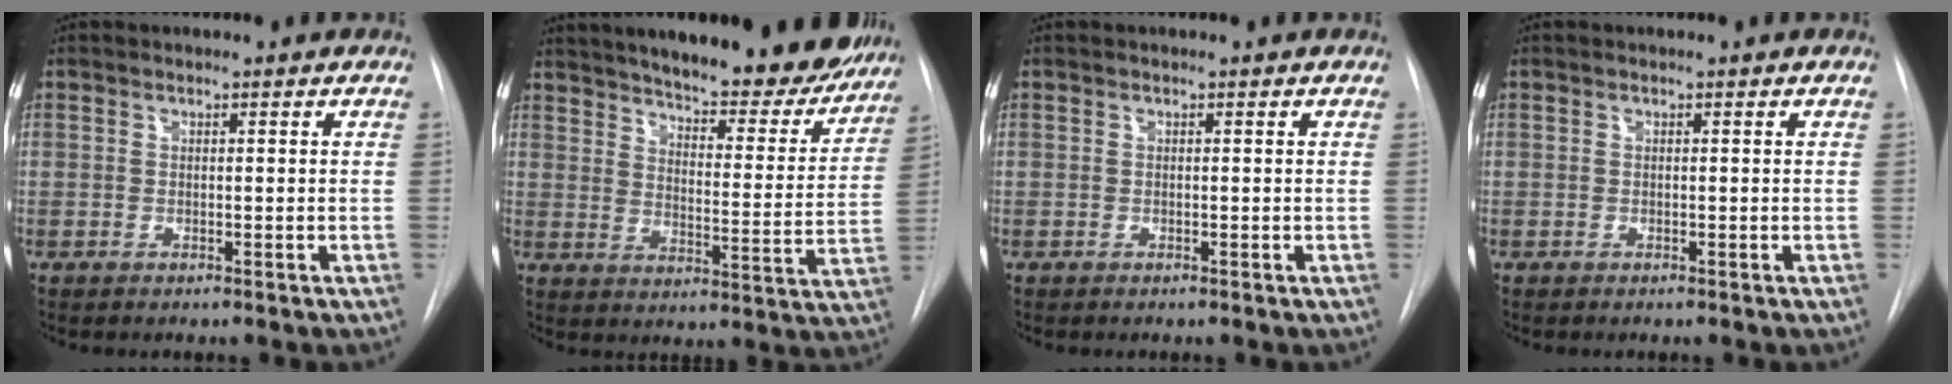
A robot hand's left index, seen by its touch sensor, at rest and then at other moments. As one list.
[{"total": 25.7, "force": [22.2, 5.9, 11.6], "torque": [-0.186, -0.043, 0.280]}, {"total": 0.0}, {"total": 0.0}]